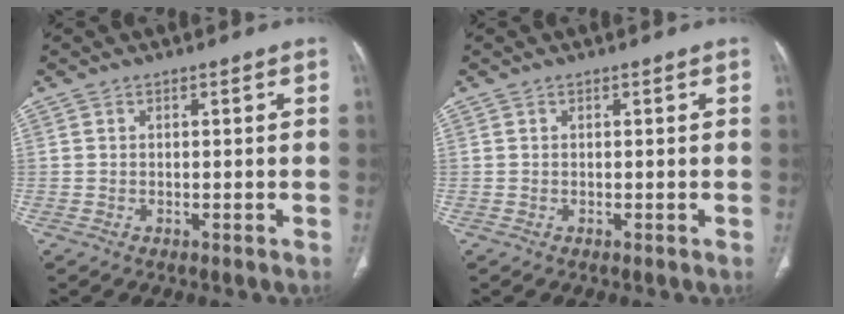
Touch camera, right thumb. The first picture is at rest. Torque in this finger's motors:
{"motor_torque": [-0.18, 0.17, 0.16, 0.15, 0.03]}